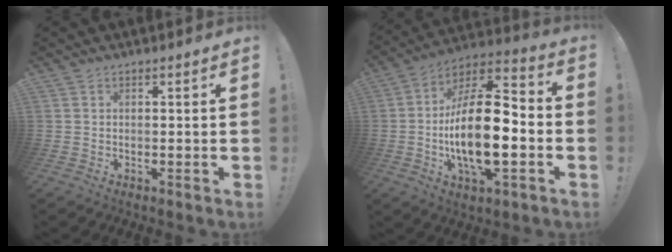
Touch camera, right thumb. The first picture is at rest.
{"total": 21.0, "force": [-3.7, 8.4, 18.8], "torque": [-0.349, 0.009, -0.063]}